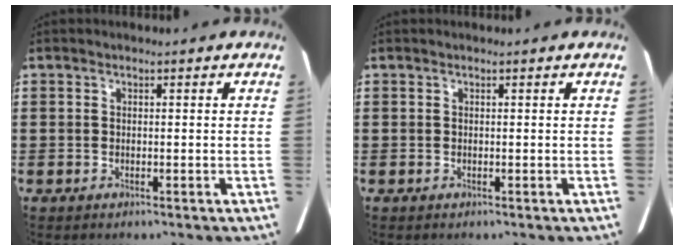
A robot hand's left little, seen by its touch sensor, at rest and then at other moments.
{"total": 0.0}